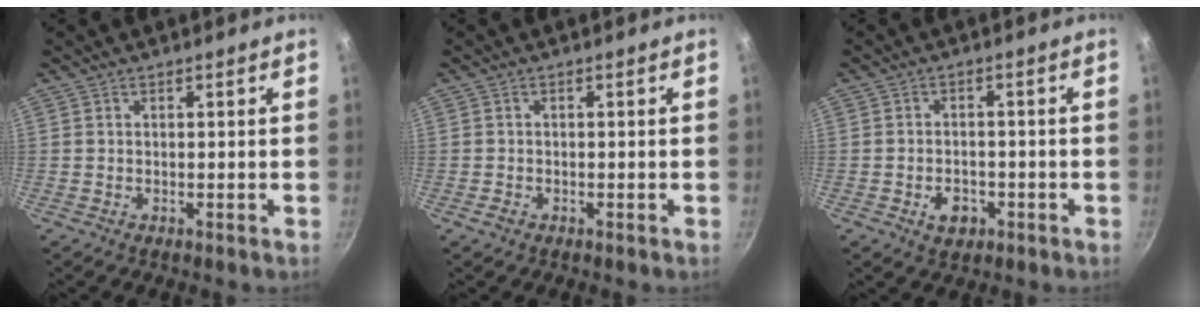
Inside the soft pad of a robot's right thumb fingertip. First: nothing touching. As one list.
[{"total": 1.3, "force": [-0.7, 0.9, 0.5], "torque": [-0.008, 0.003, -0.013]}, {"total": 4.6, "force": [-1.9, 3.3, 2.7], "torque": [-0.031, 0.013, -0.025]}]